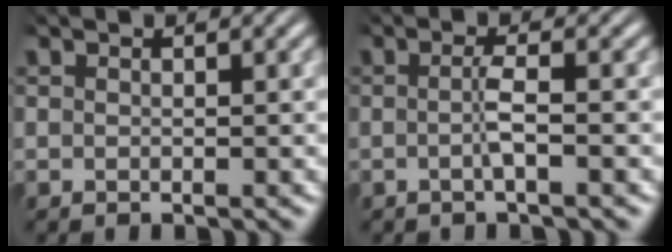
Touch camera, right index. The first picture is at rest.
{"total": 1.9, "force": [-0.8, -0.3, 1.7], "torque": [-0.032, -0.001, -0.014]}